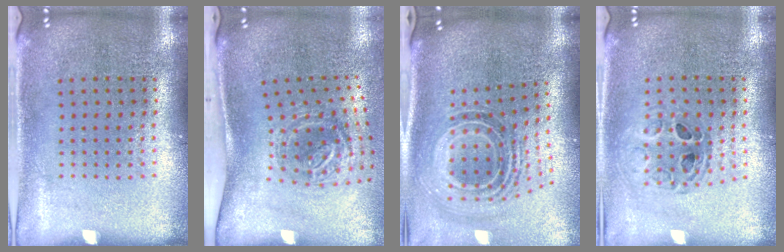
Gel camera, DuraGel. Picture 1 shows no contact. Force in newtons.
{"total": 1.8, "press": 1.2, "slide": 1.4}
{"total": 1.8, "press": 1.3, "slide": 1.2}
{"total": 0.8, "press": 0.8, "slide": 0.1}